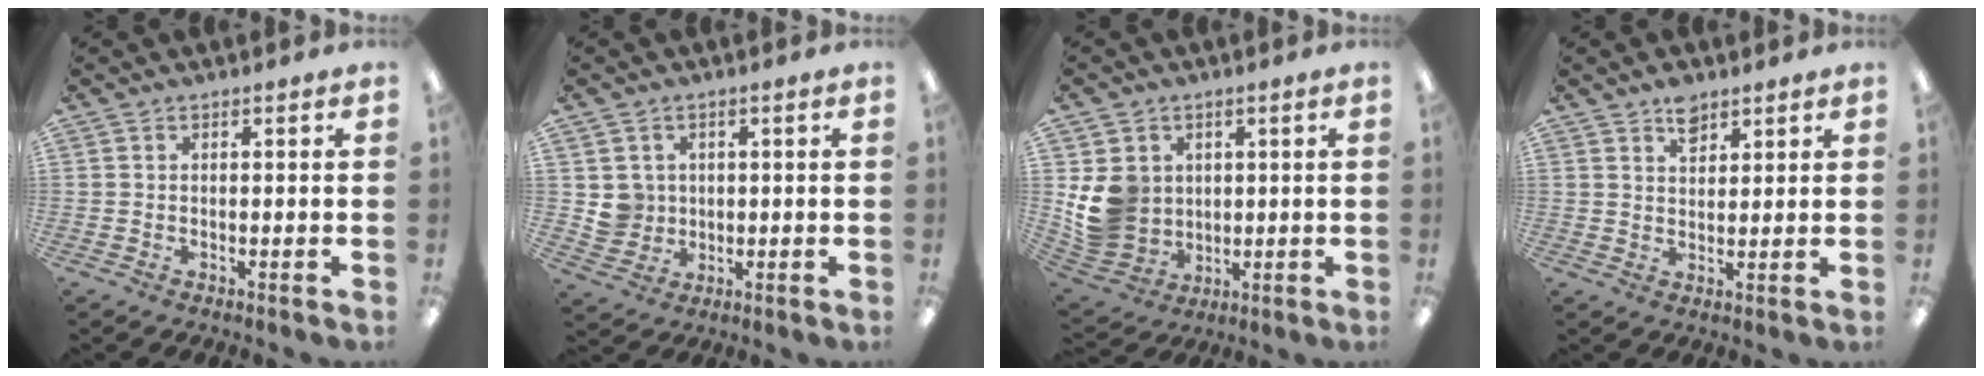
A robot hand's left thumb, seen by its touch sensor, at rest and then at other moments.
{"total": 5.2, "force": [1.1, 5.1, 0.5], "torque": [-0.001, 0.002, 0.023]}
{"total": 10.8, "force": [2.1, 9.9, 3.7], "torque": [-0.089, -0.004, 0.050]}
{"total": 7.3, "force": [5.2, 4.6, 2.4], "torque": [-0.026, -0.023, 0.091]}